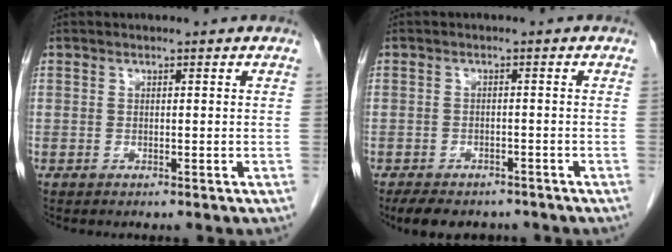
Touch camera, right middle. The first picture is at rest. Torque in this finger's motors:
{"motor_torque": [0.17, -0.02, 0.00, 0.01]}